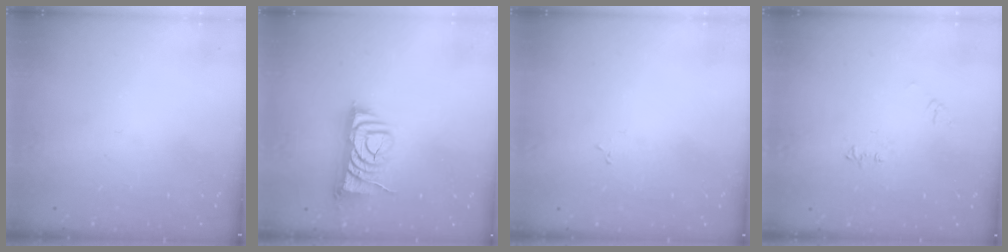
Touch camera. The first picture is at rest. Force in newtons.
{"total": 8.2, "press": 8.1, "slide": 1.2}
{"total": 1.9, "press": 1.9, "slide": 0.3}
{"total": 5.3, "press": 5.3, "slide": 0.6}